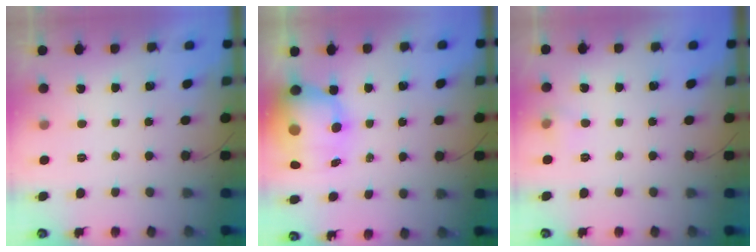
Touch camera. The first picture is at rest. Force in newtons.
{"total": 14.1, "press": 13.6, "slide": 3.6}
{"total": 5.3, "press": 5.1, "slide": 1.5}